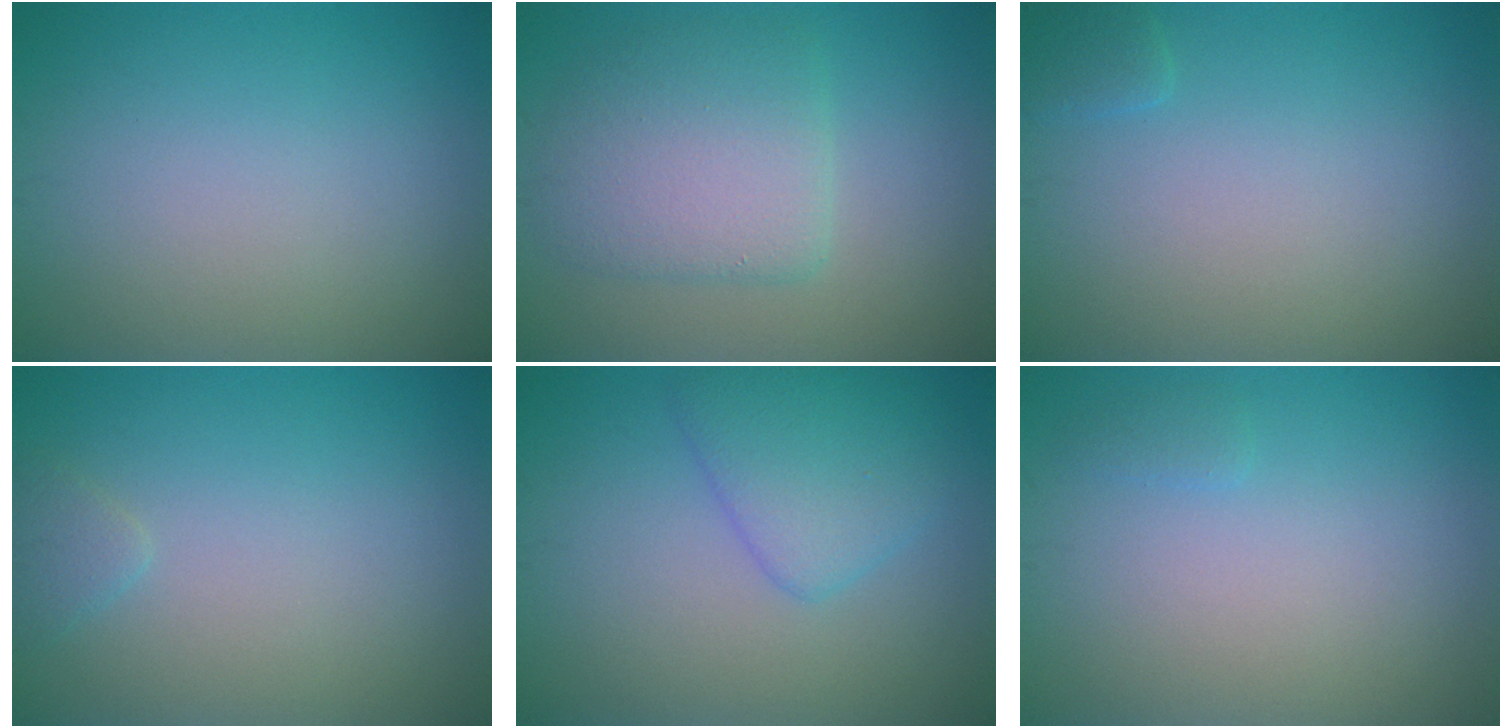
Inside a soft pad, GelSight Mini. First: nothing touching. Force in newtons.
{"total": 5.1, "press": 5.1, "slide": 0.4}
{"total": 0.9, "press": 0.9, "slide": 0.1}
{"total": 1.0, "press": 1.0, "slide": 0.1}
{"total": 3.9, "press": 3.9, "slide": 0.0}
{"total": 0.6, "press": 0.6, "slide": 0.1}